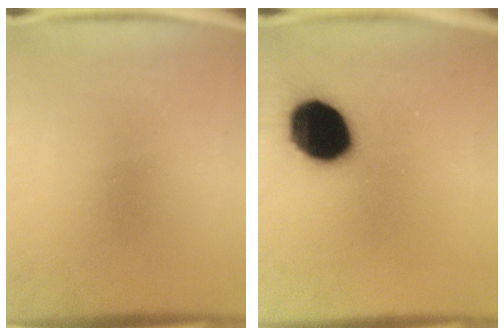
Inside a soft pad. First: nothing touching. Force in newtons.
{"total": 18.7}